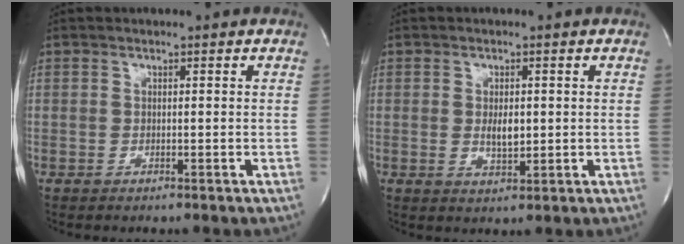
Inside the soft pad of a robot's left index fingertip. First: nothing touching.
{"total": 2.9, "force": [-0.1, 1.2, 2.7], "torque": [-0.048, -0.009, 0.002]}